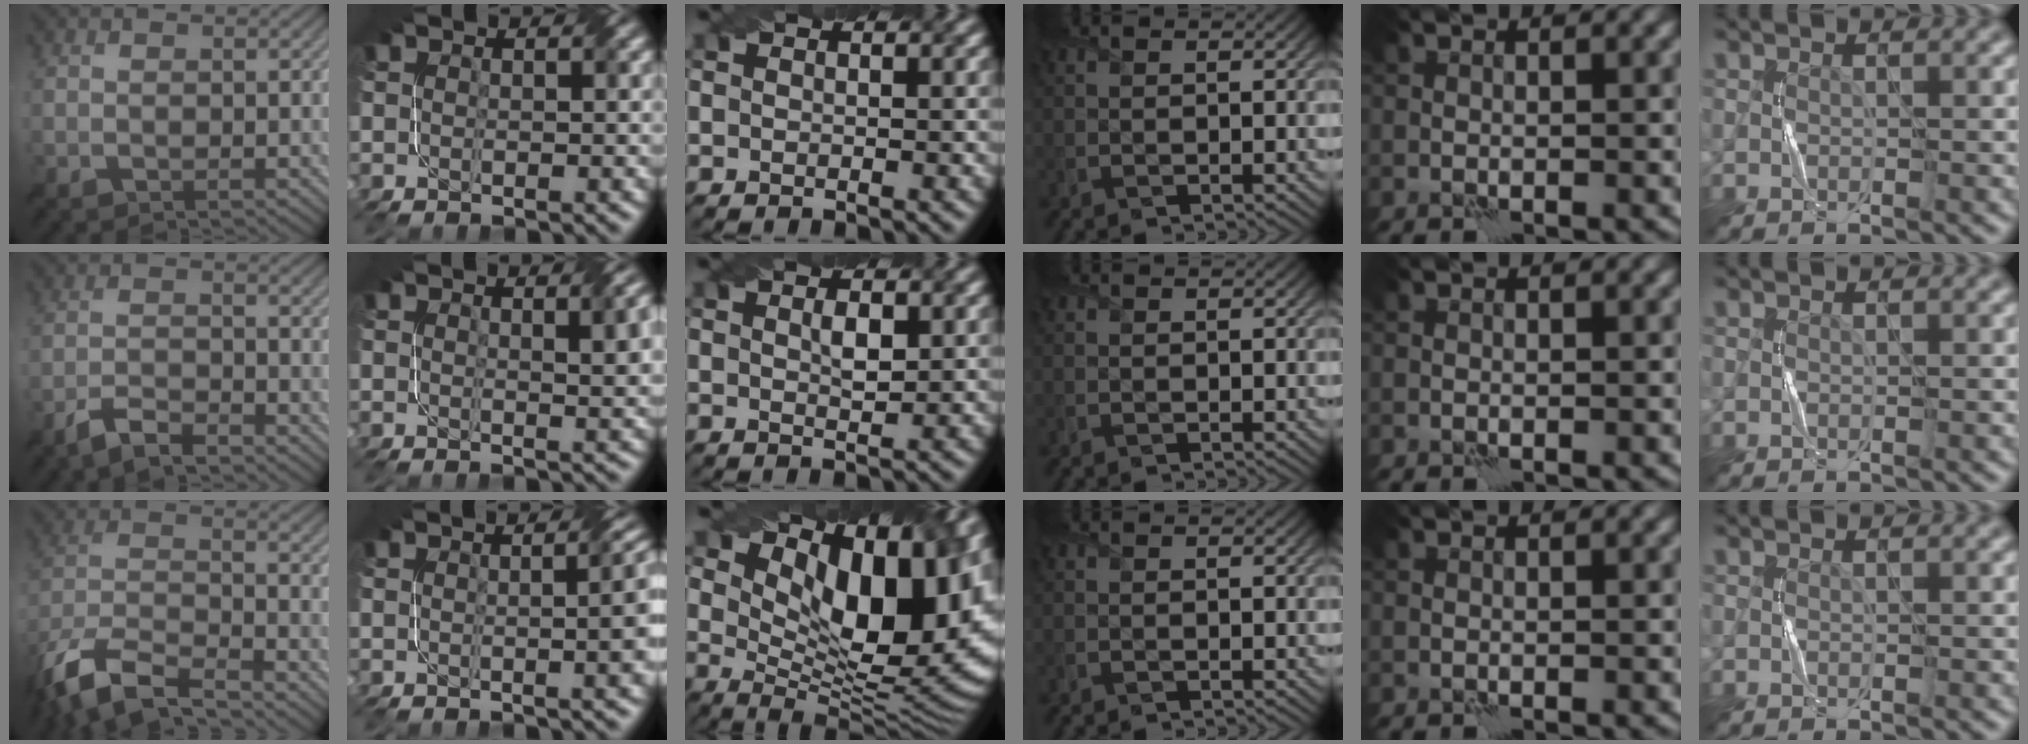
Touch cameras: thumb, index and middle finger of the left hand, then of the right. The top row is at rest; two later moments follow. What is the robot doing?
{"motion": "twist", "object": "screw"}